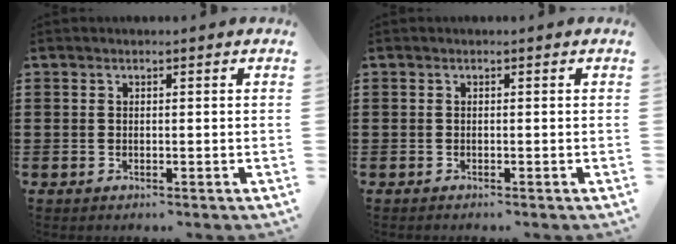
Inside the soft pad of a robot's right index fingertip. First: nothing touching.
{"total": 0.0}